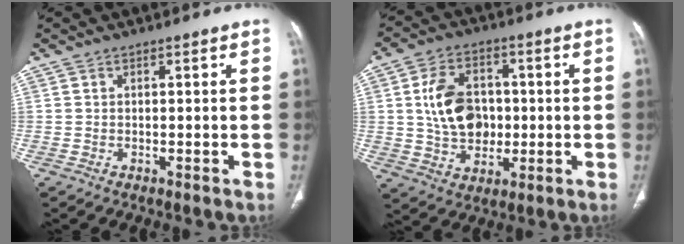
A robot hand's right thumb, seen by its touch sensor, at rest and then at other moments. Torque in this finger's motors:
{"motor_torque": [-0.39, 0.74, 0.76, 0.52, 0.11]}